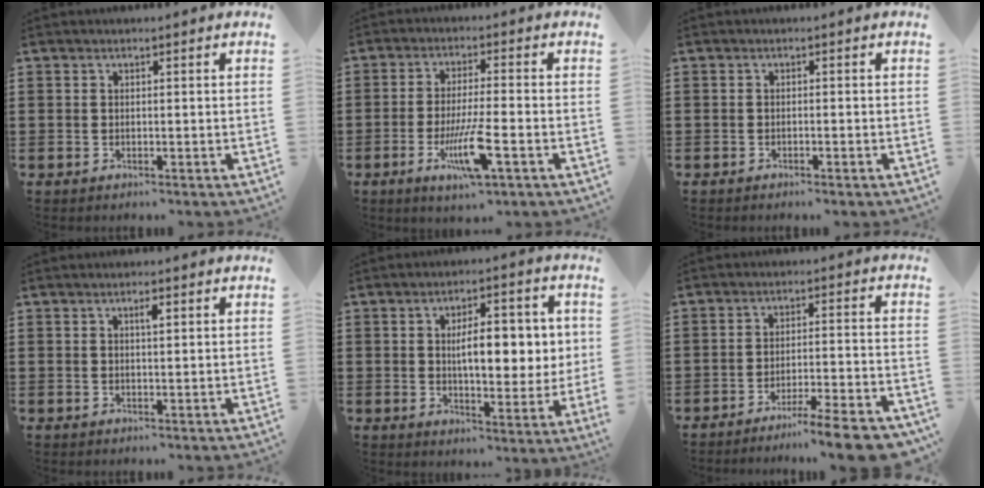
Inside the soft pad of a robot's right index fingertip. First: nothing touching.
{"total": 8.6, "force": [-3.5, 1.2, 7.8], "torque": [-0.156, -0.015, -0.064]}
{"total": 0.7, "force": [-0.6, -0.1, 0.3], "torque": [-0.007, -0.005, -0.011]}
{"total": 1.4, "force": [0.6, 0.4, 1.3], "torque": [-0.017, 0.001, 0.007]}
{"total": 9.2, "force": [1.4, 3.0, 8.6], "torque": [-0.138, 0.000, 0.018]}
{"total": 7.4, "force": [-6.2, -0.2, 4.1], "torque": [-0.058, -0.002, -0.113]}